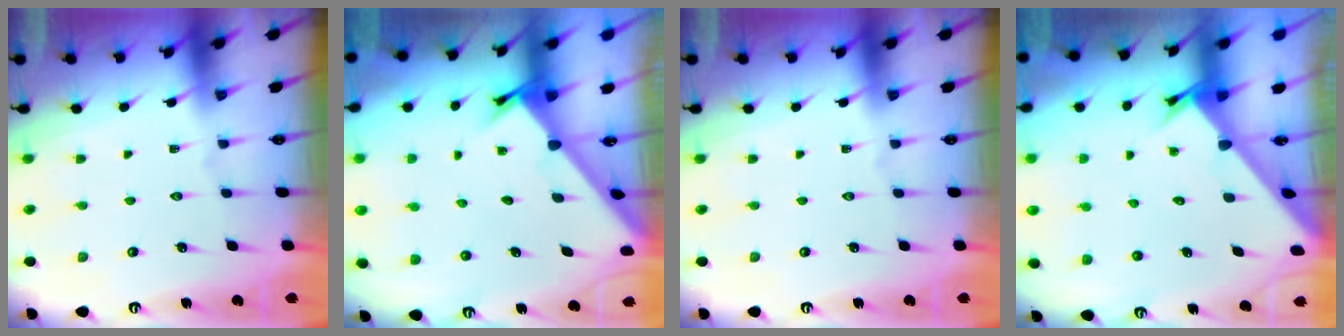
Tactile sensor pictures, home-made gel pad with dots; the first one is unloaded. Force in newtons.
{"total": 2.0, "press": 2.0, "slide": 0.2}
{"total": 0.0}
{"total": 2.6, "press": 2.6, "slide": 0.3}